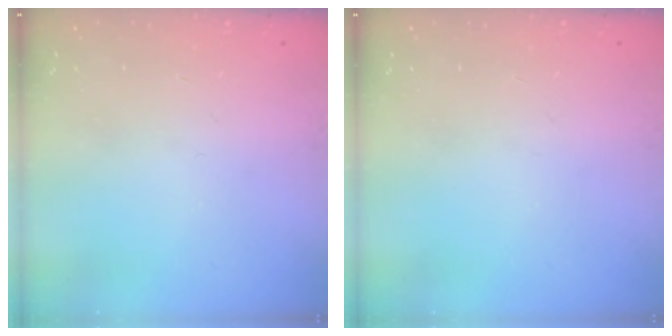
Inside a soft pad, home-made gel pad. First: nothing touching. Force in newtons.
{"total": 0.0}